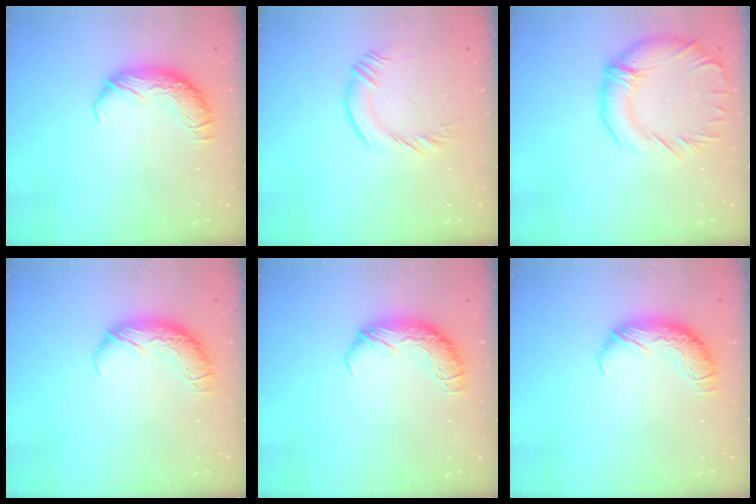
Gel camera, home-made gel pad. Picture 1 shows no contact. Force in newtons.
{"total": 0.9, "press": 0.3, "slide": 0.8}
{"total": 3.5, "press": 3.2, "slide": 1.4}
{"total": 0.0}
{"total": 0.0}
{"total": 0.0}